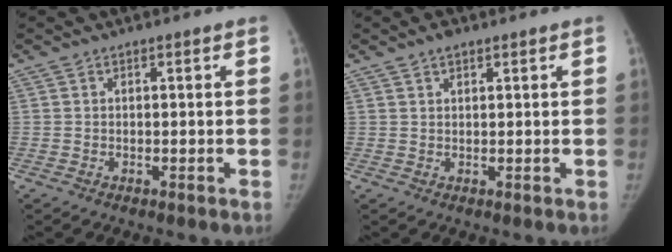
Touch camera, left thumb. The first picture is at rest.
{"total": 2.0, "force": [1.4, 0.9, 1.1], "torque": [-0.015, -0.004, 0.023]}